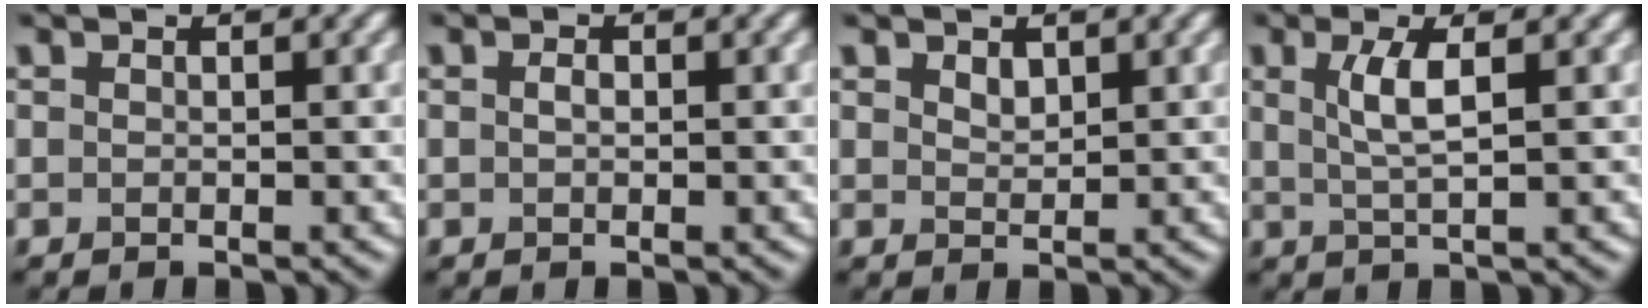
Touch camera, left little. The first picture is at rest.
{"total": 0.8, "force": [0.0, 0.5, 0.6], "torque": [-0.012, 0.000, 0.000]}
{"total": 1.2, "force": [0.8, 0.7, 0.6], "torque": [-0.011, -0.001, 0.019]}
{"total": 3.0, "force": [0.8, 0.7, 2.8], "torque": [-0.057, -0.001, 0.016]}